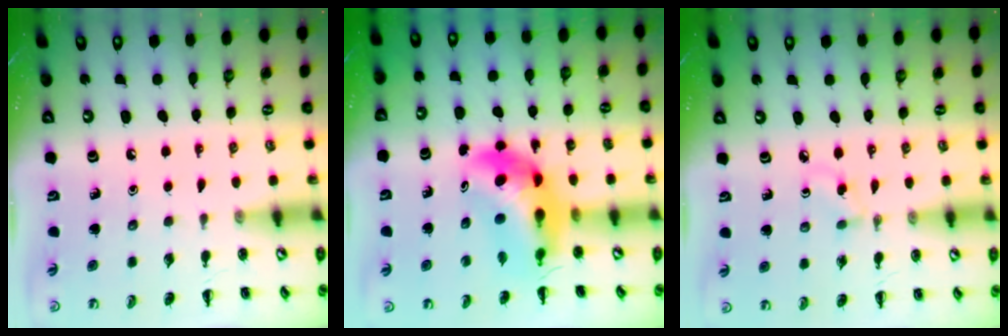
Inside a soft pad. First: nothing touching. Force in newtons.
{"total": 8.0, "press": 7.7, "slide": 2.0}
{"total": 3.0, "press": 2.7, "slide": 1.4}